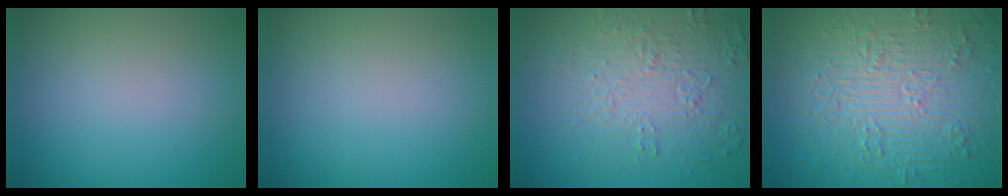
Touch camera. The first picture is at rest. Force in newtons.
{"total": 0.0}
{"total": 4.5, "press": 4.3, "slide": 1.3}
{"total": 11.7, "press": 7.8, "slide": 8.6}